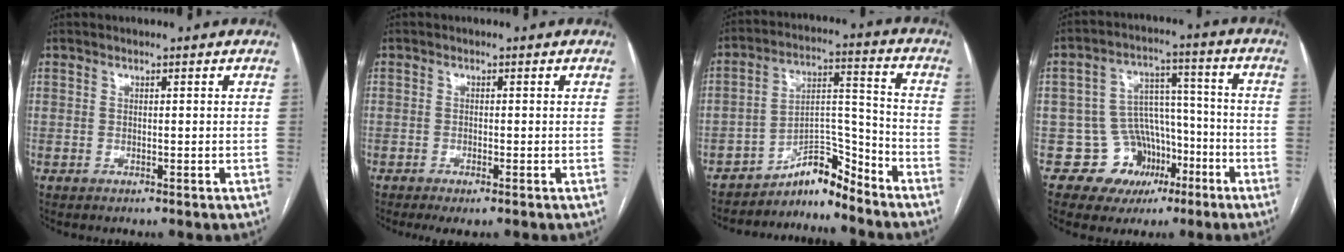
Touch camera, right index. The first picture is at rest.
{"total": 2.5, "force": [-1.6, 0.4, 1.9], "torque": [-0.029, -0.005, -0.025]}
{"total": 7.1, "force": [-6.9, 1.1, 1.1], "torque": [-0.008, 0.049, -0.117]}
{"total": 9.7, "force": [-4.7, 8.4, 1.5], "torque": [-0.005, 0.056, -0.061]}